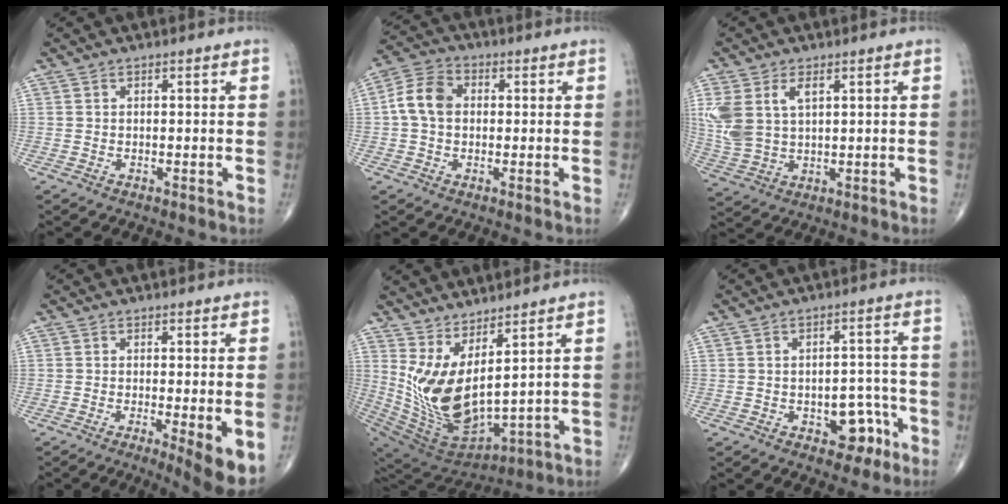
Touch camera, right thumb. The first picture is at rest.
{"total": 7.5, "force": [0.4, 5.5, 5.0], "torque": [-0.093, 0.022, -0.002]}
{"total": 9.8, "force": [3.2, 5.7, 7.3], "torque": [-0.167, 0.001, 0.075]}
{"total": 6.6, "force": [-2.2, 1.0, 6.2], "torque": [-0.092, -0.019, -0.035]}
{"total": 15.4, "force": [5.6, 5.4, 13.3], "torque": [-0.266, -0.071, 0.132]}
{"total": 6.9, "force": [-3.2, 4.3, 4.4], "torque": [-0.022, 0.036, -0.037]}